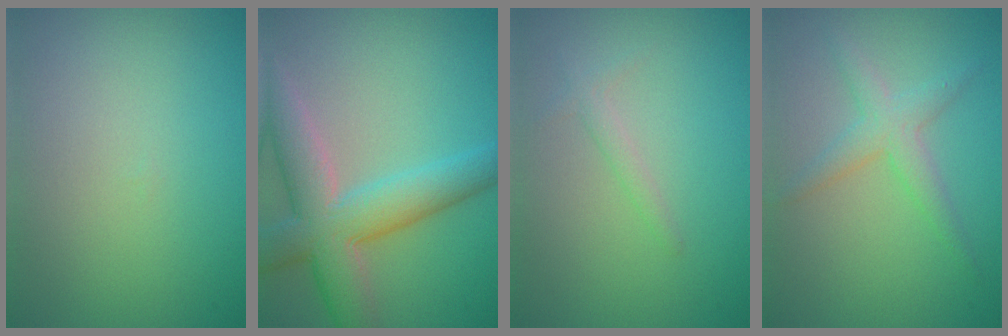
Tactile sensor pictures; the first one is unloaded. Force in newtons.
{"total": 7.7, "press": 7.7, "slide": 0.5}
{"total": 1.0, "press": 1.0, "slide": 0.0}
{"total": 2.6, "press": 2.6, "slide": 0.1}